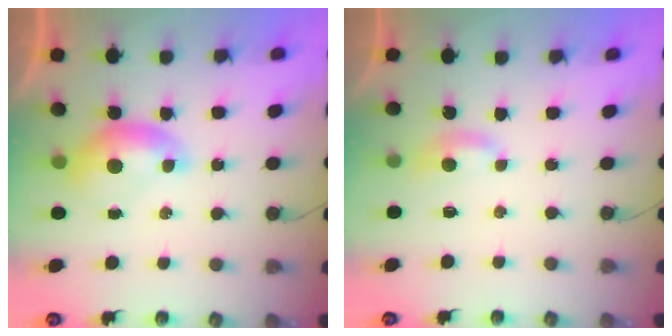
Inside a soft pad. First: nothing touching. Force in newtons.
{"total": 3.3, "press": 3.3, "slide": 0.3}